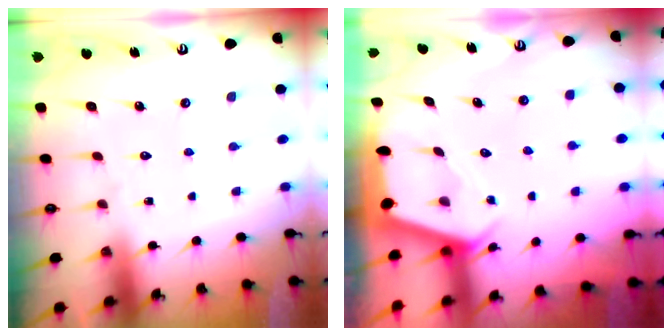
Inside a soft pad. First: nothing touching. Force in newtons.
{"total": 2.4, "press": 2.4, "slide": 0.3}